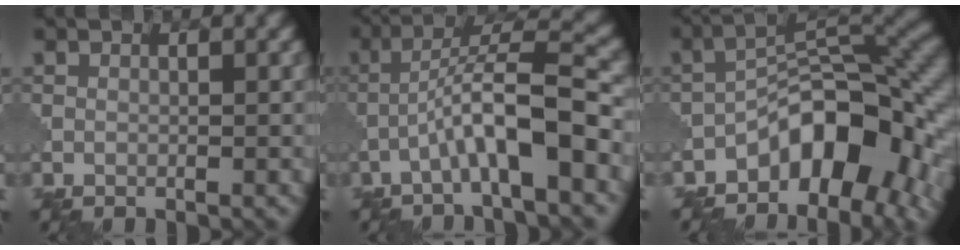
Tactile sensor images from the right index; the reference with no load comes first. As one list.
[{"total": 7.1, "force": [-2.7, 1.1, 6.5], "torque": [-0.112, 0.026, -0.049]}, {"total": 9.6, "force": [-4.9, 4.4, 7.0], "torque": [-0.078, 0.019, -0.093]}]